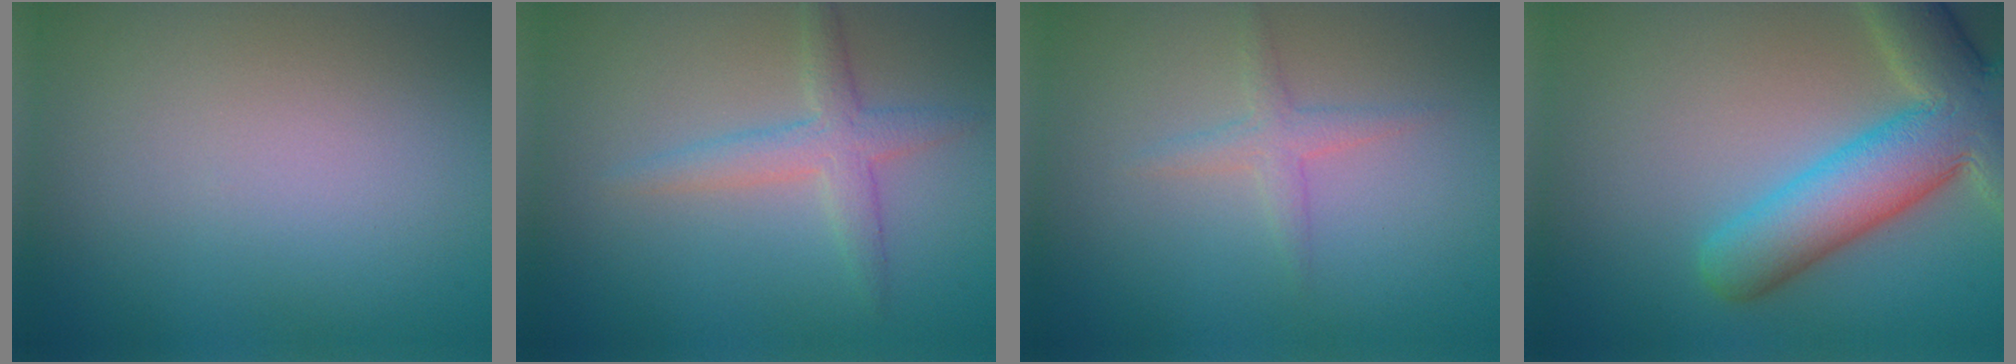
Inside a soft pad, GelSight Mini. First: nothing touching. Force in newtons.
{"total": 2.8, "press": 2.8, "slide": 0.1}
{"total": 1.6, "press": 1.6, "slide": 0.1}
{"total": 9.5, "press": 9.5, "slide": 0.7}